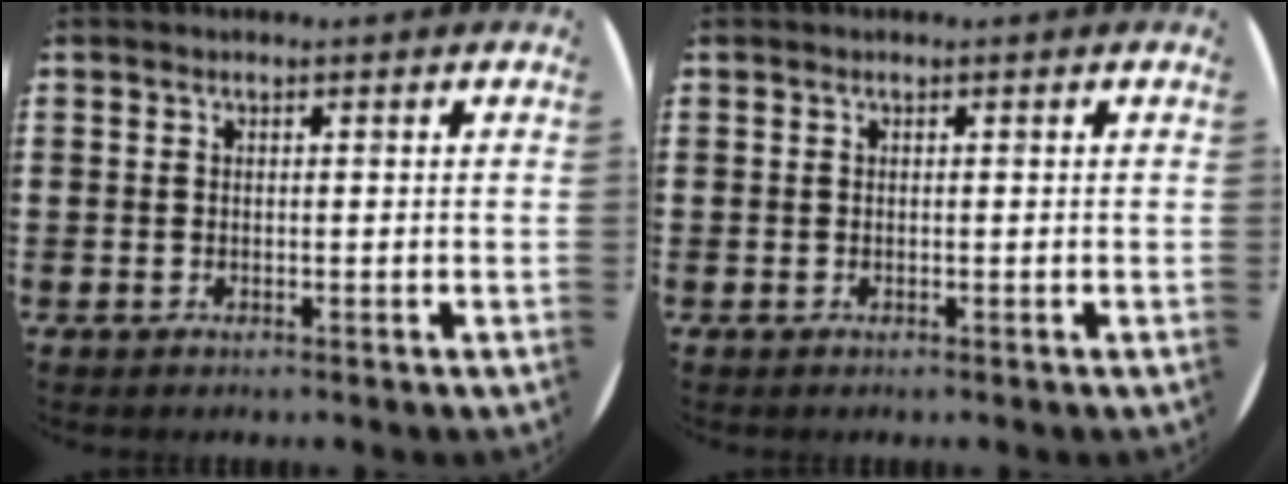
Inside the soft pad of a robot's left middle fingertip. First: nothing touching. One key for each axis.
{"total": 0.0}